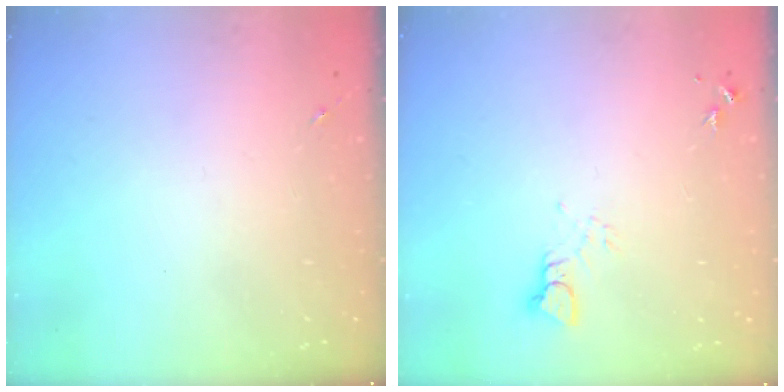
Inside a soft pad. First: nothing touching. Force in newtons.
{"total": 3.1, "press": 3.1, "slide": 0.4}